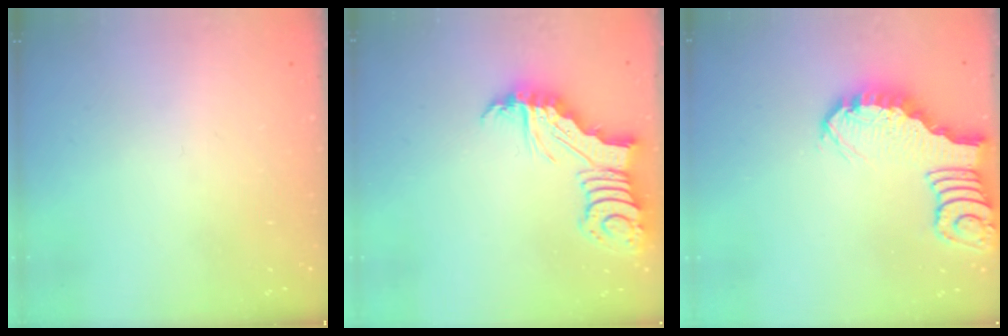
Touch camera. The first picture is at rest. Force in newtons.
{"total": 5.6, "press": 5.5, "slide": 0.7}
{"total": 2.8, "press": 2.8, "slide": 0.4}